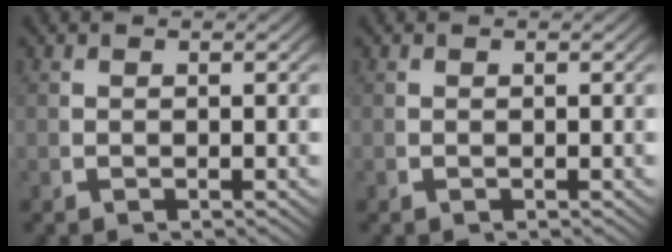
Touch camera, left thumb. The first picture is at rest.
{"total": 0.0}